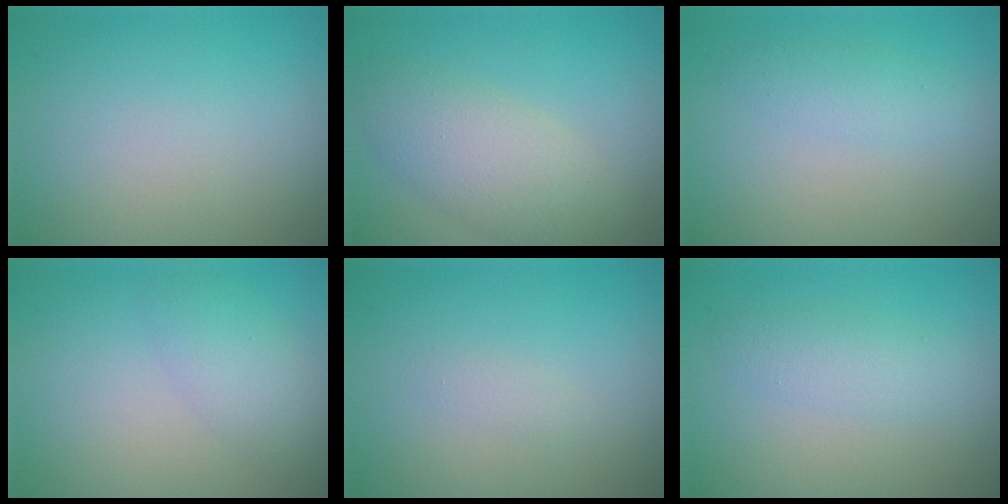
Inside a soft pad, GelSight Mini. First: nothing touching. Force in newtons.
{"total": 4.8, "press": 4.8, "slide": 0.1}
{"total": 1.6, "press": 1.6, "slide": 0.0}
{"total": 2.7, "press": 2.7, "slide": 0.1}
{"total": 0.7, "press": 0.7, "slide": 0.0}
{"total": 2.2, "press": 2.2, "slide": 0.1}